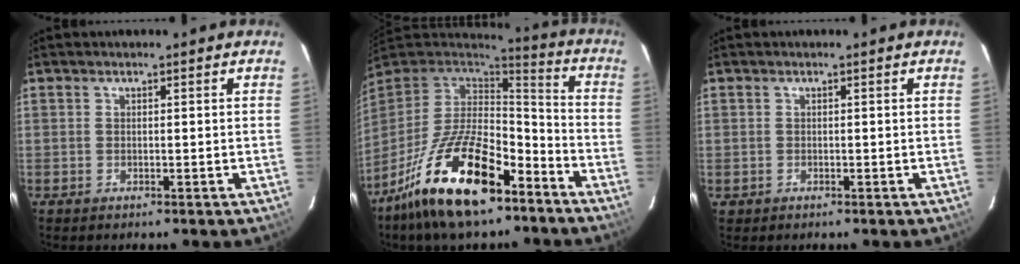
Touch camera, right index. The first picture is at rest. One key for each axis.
{"total": 22.1, "fx": -13.2, "fy": 9.3, "fz": 15.1, "tx": -0.297, "ty": -0.015, "tz": -0.225}
{"total": 0.9, "fx": -0.3, "fy": 0.9, "fz": 0.0, "tx": 0.000, "ty": 0.002, "tz": -0.002}